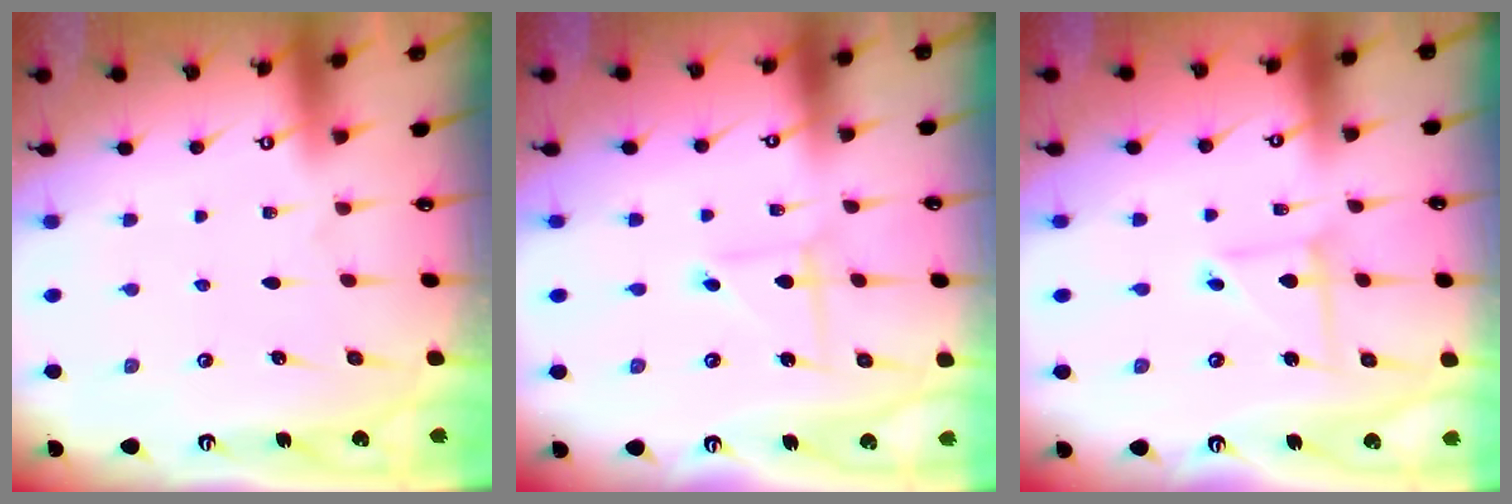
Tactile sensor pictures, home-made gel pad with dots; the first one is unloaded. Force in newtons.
{"total": 1.8, "press": 1.8, "slide": 0.2}
{"total": 4.1, "press": 4.1, "slide": 0.4}